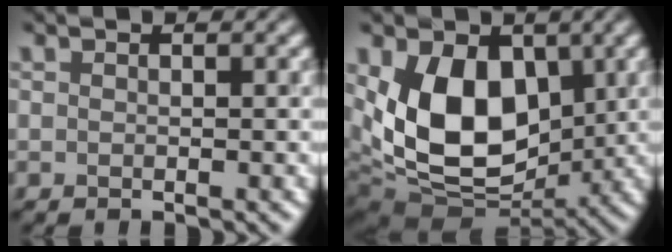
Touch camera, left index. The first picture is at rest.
{"total": 9.2, "force": [0.7, 5.8, 7.1], "torque": [-0.146, -0.011, 0.028]}